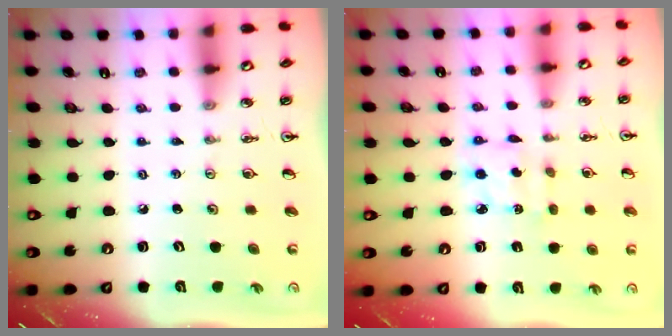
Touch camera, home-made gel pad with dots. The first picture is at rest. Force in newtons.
{"total": 2.9, "press": 2.9, "slide": 0.1}